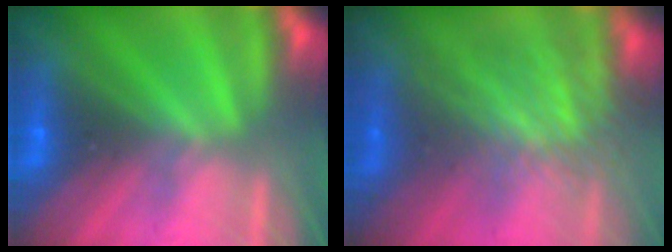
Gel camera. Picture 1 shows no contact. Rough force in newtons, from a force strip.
{"total": 2.9}